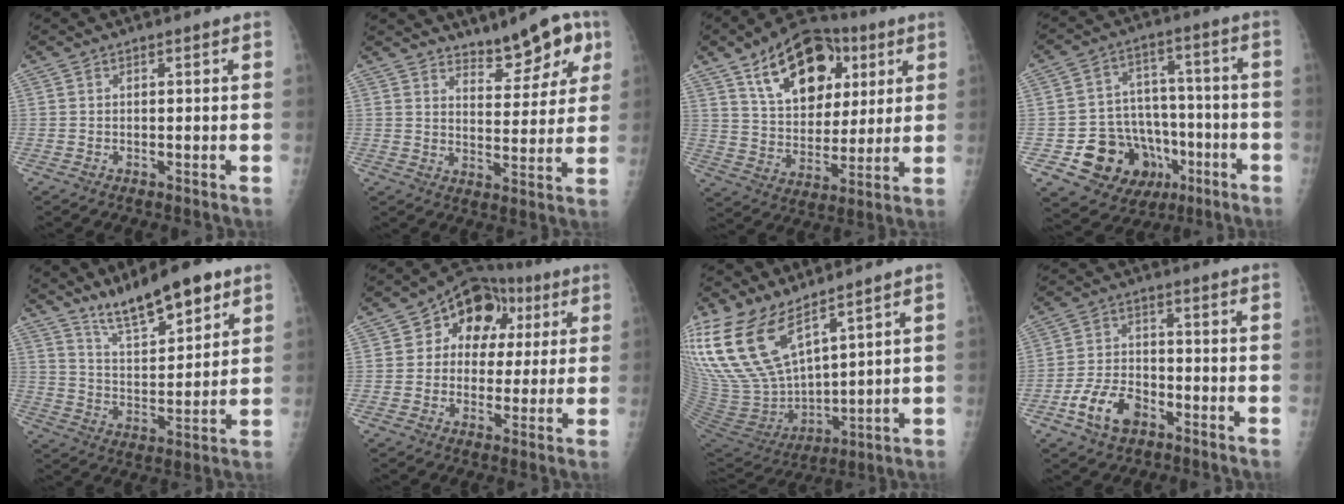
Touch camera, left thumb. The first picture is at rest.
{"total": 9.6, "force": [6.4, 3.9, 6.0], "torque": [-0.050, -0.031, 0.096]}
{"total": 19.6, "force": [8.8, 12.3, 12.5], "torque": [-0.155, -0.022, 0.147]}
{"total": 16.9, "force": [-6.3, 13.6, 7.8], "torque": [-0.088, 0.066, -0.083]}
{"total": 13.2, "force": [9.4, 3.8, 8.4], "torque": [-0.120, -0.055, 0.169]}
{"total": 13.4, "force": [3.9, 10.1, 7.9], "torque": [-0.052, 0.016, 0.051]}
{"total": 18.6, "force": [12.5, 8.0, 11.3], "torque": [-0.223, -0.065, 0.263]}
{"total": 8.9, "force": [-4.8, 5.5, 5.1], "torque": [-0.084, 0.025, -0.086]}